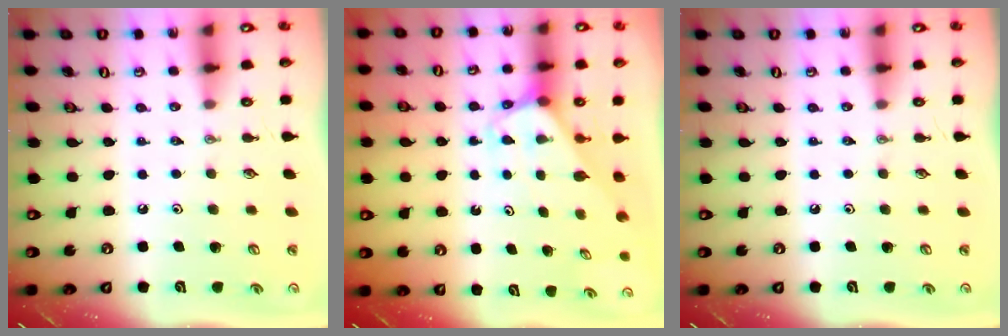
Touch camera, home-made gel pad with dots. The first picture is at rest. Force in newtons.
{"total": 2.6, "press": 2.6, "slide": 0.1}
{"total": 0.0}